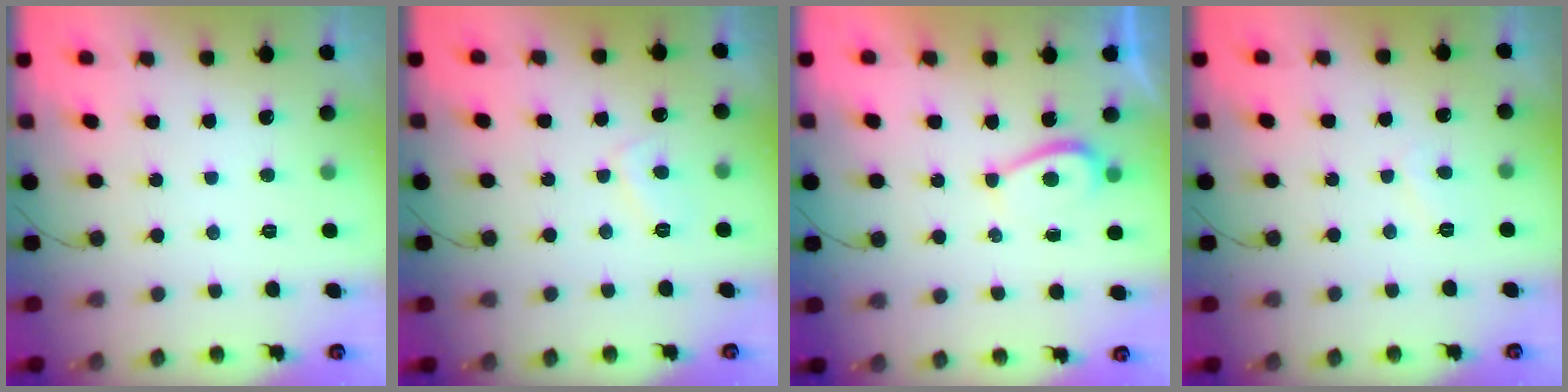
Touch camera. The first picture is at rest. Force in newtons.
{"total": 3.7, "press": 3.6, "slide": 0.5}
{"total": 3.4, "press": 3.4, "slide": 0.5}
{"total": 3.0, "press": 2.9, "slide": 0.3}